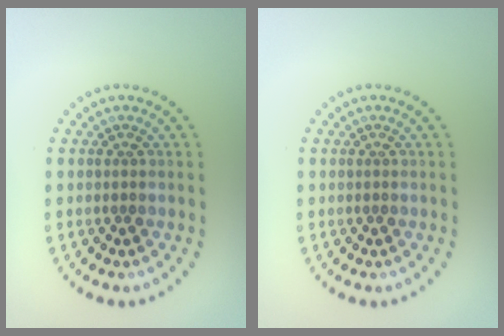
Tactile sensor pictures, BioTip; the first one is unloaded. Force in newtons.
{"total": 0.0}